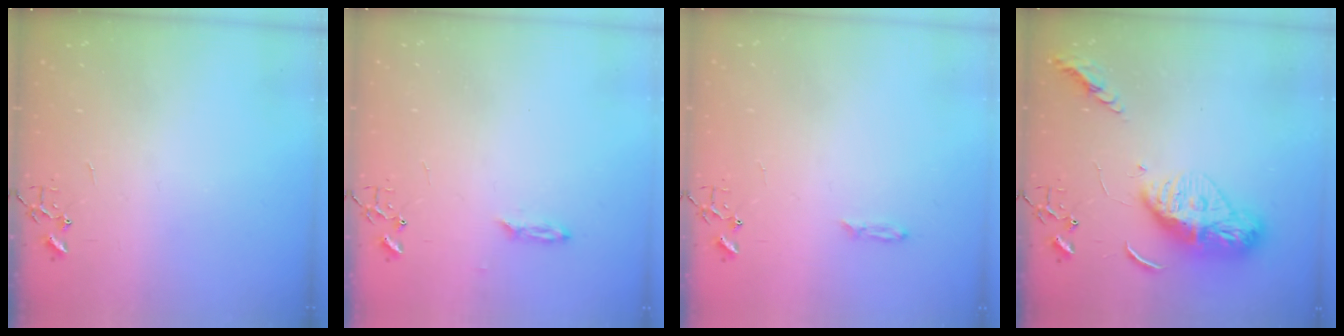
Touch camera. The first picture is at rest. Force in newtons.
{"total": 2.3, "press": 2.2, "slide": 0.4}
{"total": 3.7, "press": 3.6, "slide": 0.4}
{"total": 15.4, "press": 15.3, "slide": 1.2}